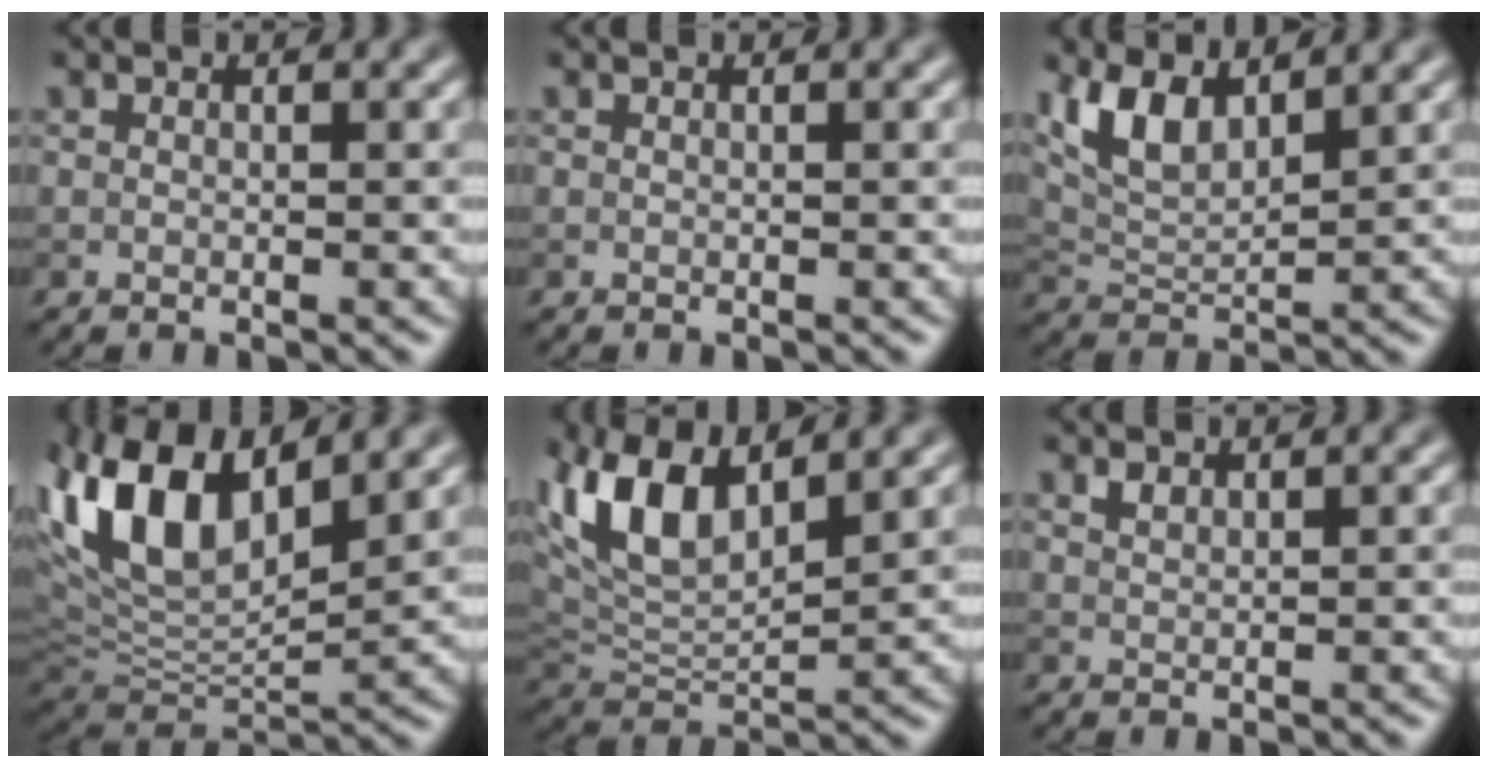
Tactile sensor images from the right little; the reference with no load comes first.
{"total": 0.0}
{"total": 5.1, "force": [3.1, 2.1, 3.4], "torque": [-0.079, -0.003, 0.063]}
{"total": 11.1, "force": [4.8, 5.1, 8.5], "torque": [-0.179, 0.015, 0.088]}
{"total": 8.4, "force": [4.4, 3.6, 6.2], "torque": [-0.133, 0.014, 0.080]}
{"total": 0.9, "force": [0.7, 0.4, 0.4], "torque": [-0.010, 0.001, 0.017]}